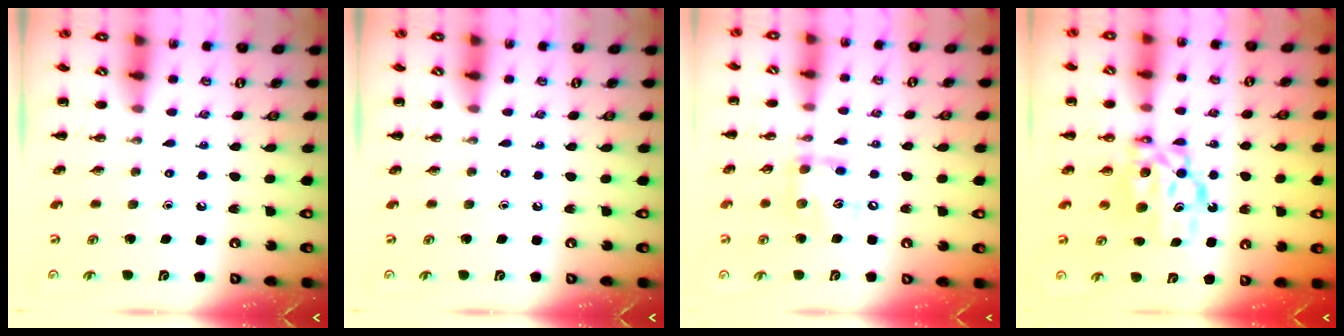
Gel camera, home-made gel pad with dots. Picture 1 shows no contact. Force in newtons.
{"total": 0.0}
{"total": 10.8, "press": 10.7, "slide": 1.6}
{"total": 7.6, "press": 7.4, "slide": 1.9}